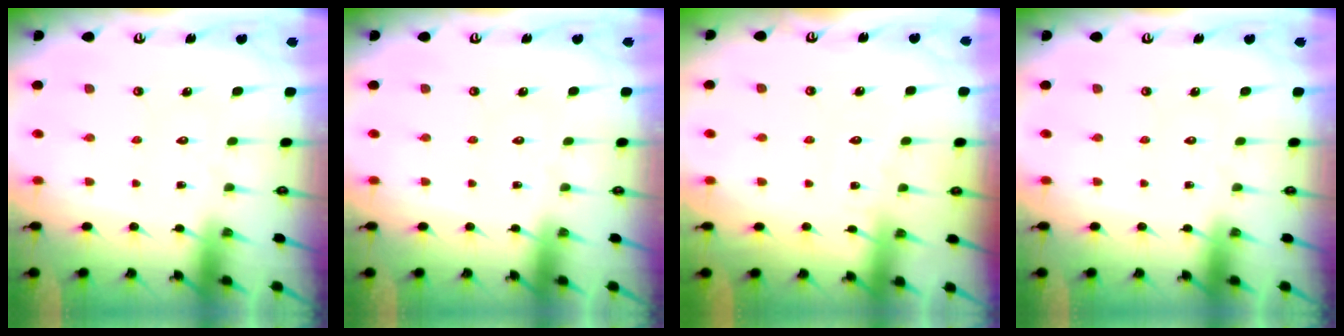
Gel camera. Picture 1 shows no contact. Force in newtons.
{"total": 0.0}
{"total": 3.4, "press": 3.3, "slide": 0.3}
{"total": 0.0}